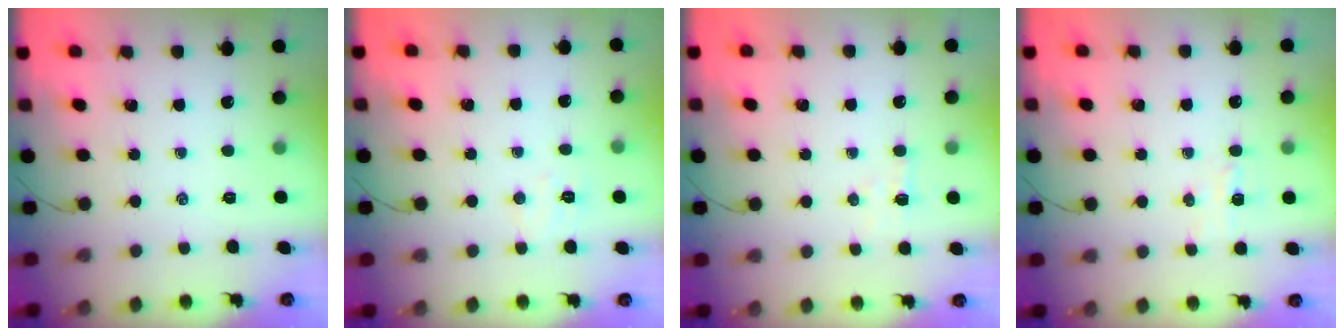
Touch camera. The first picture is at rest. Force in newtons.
{"total": 3.8, "press": 3.7, "slide": 0.8}
{"total": 3.3, "press": 3.2, "slide": 0.9}
{"total": 3.5, "press": 3.4, "slide": 0.8}